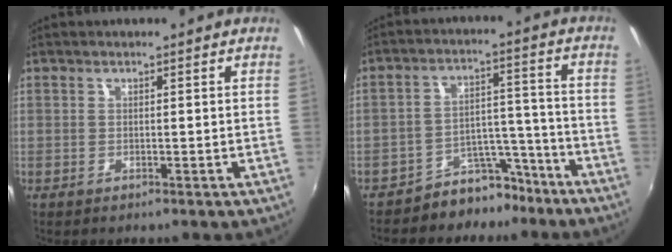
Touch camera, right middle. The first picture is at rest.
{"total": 7.8, "force": [-6.4, 4.1, 1.6], "torque": [-0.013, 0.045, -0.089]}